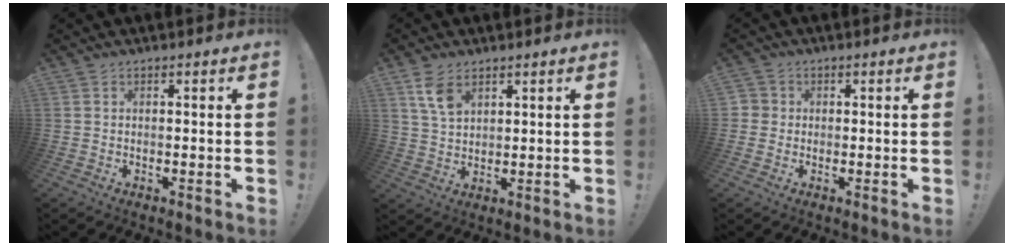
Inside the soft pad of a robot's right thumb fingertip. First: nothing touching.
{"total": 6.8, "force": [3.9, 3.7, 4.1], "torque": [-0.073, -0.016, 0.073]}
{"total": 2.4, "force": [-0.2, 2.4, 0.5], "torque": [-0.012, 0.006, -0.003]}